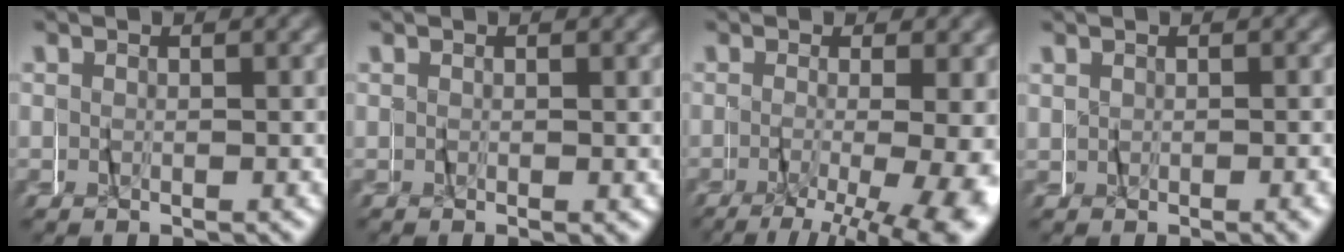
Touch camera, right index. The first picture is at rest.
{"total": 1.0, "force": [0.3, 0.6, 0.8], "torque": [-0.013, -0.002, 0.005]}
{"total": 5.3, "force": [-1.8, 0.8, 4.9], "torque": [-0.056, -0.018, -0.023]}
{"total": 0.0}